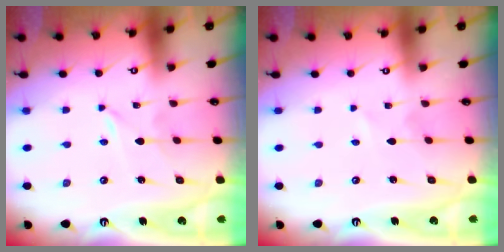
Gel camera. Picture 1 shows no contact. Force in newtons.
{"total": 0.0}